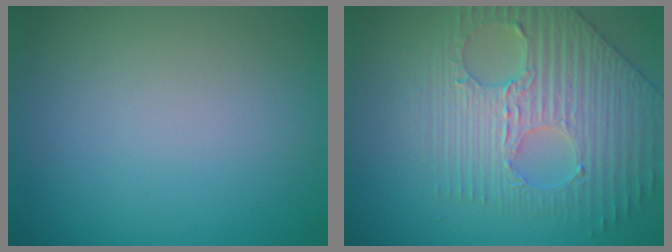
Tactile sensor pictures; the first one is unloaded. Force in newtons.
{"total": 5.3, "press": 5.0, "slide": 1.9}